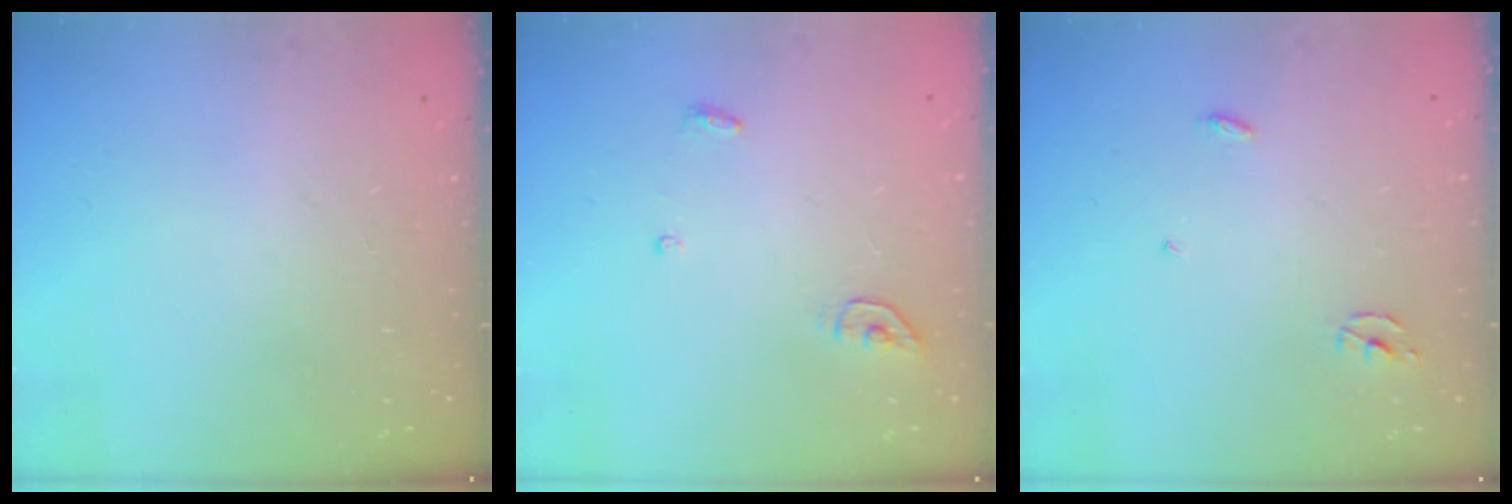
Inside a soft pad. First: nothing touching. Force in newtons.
{"total": 3.9, "press": 3.8, "slide": 0.3}
{"total": 2.5, "press": 2.5, "slide": 0.1}